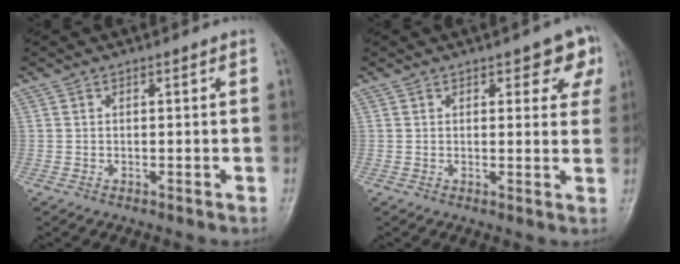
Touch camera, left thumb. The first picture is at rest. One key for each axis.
{"total": 6.0, "fx": 3.1, "fy": 2.9, "fz": 4.2, "tx": -0.012, "ty": -0.009, "tz": 0.030}